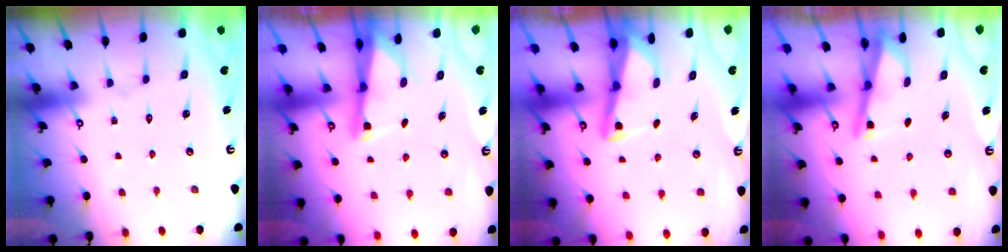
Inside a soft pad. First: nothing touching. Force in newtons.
{"total": 2.4, "press": 2.4, "slide": 0.3}
{"total": 3.3, "press": 3.3, "slide": 0.3}
{"total": 2.9, "press": 2.9, "slide": 0.3}